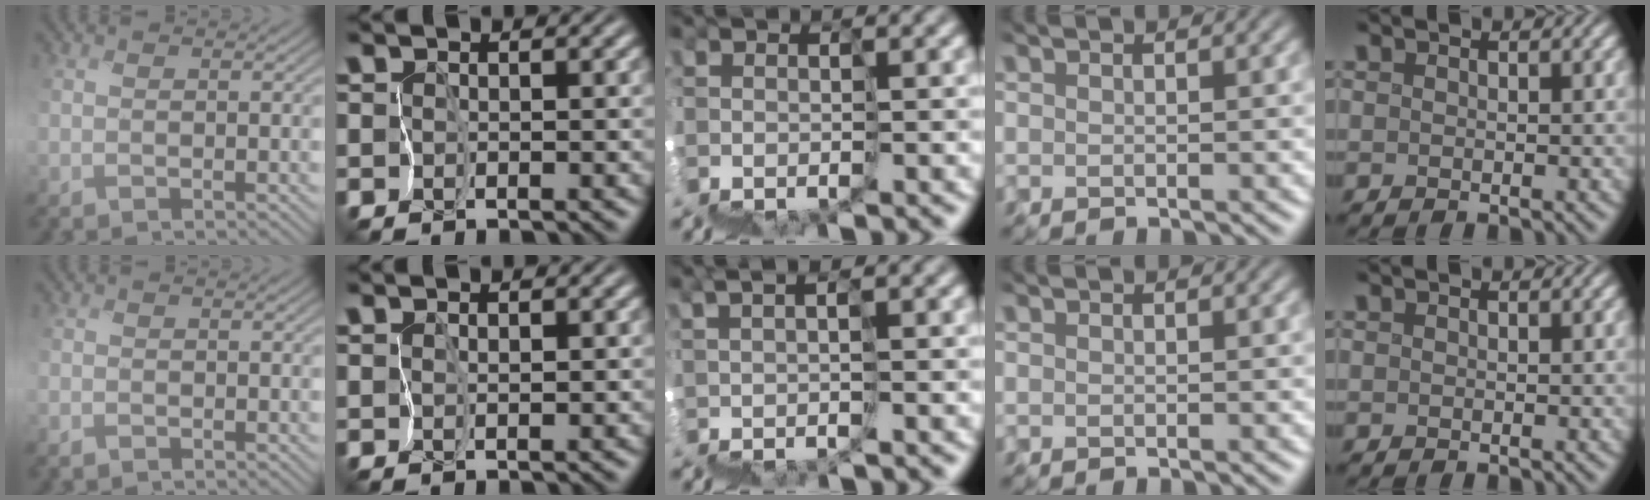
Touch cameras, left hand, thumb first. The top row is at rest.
{"thumb": {"total": 1.1, "force": [-0.8, 0.6, 0.4], "torque": [-0.010, -0.003, -0.016]}, "index": {"total": 0.7, "force": [0.7, 0.0, 0.1], "torque": [-0.001, -0.002, 0.021]}, "middle": {"total": 3.7, "force": [2.2, -2.6, -1.5], "torque": [0.022, 0.026, 0.042]}}